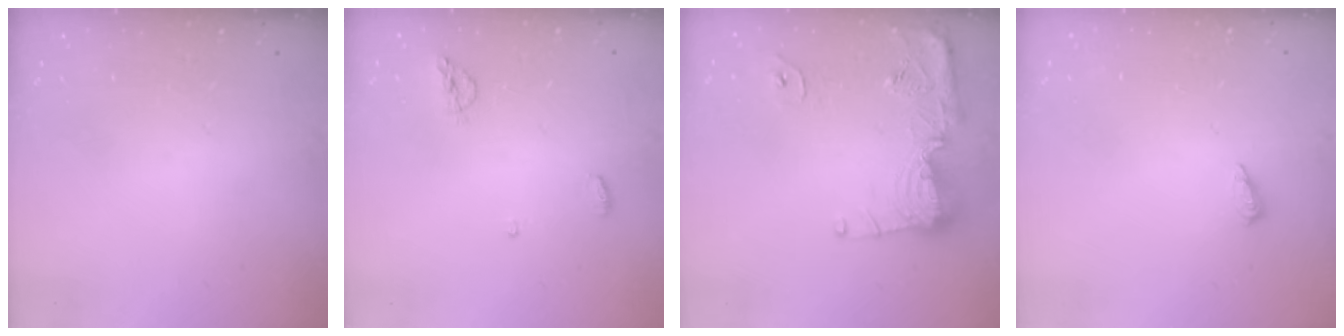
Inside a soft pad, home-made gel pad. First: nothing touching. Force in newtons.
{"total": 4.1, "press": 3.9, "slide": 1.3}
{"total": 13.8, "press": 13.8, "slide": 1.3}
{"total": 3.4, "press": 3.3, "slide": 0.5}